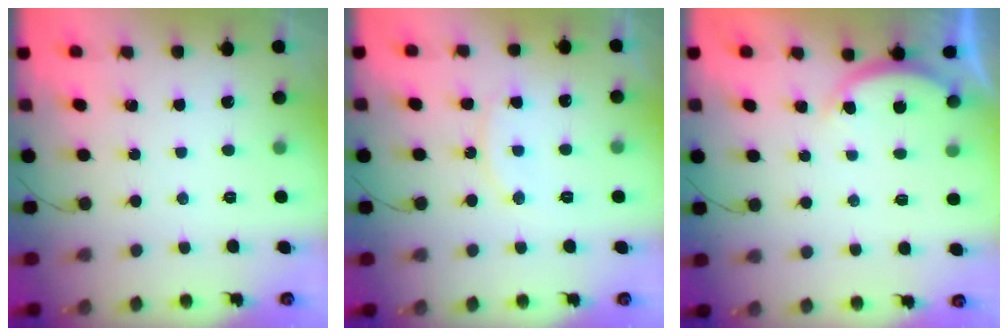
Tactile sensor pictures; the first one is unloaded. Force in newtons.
{"total": 8.4, "press": 8.4, "slide": 0.6}
{"total": 3.9, "press": 3.9, "slide": 0.7}